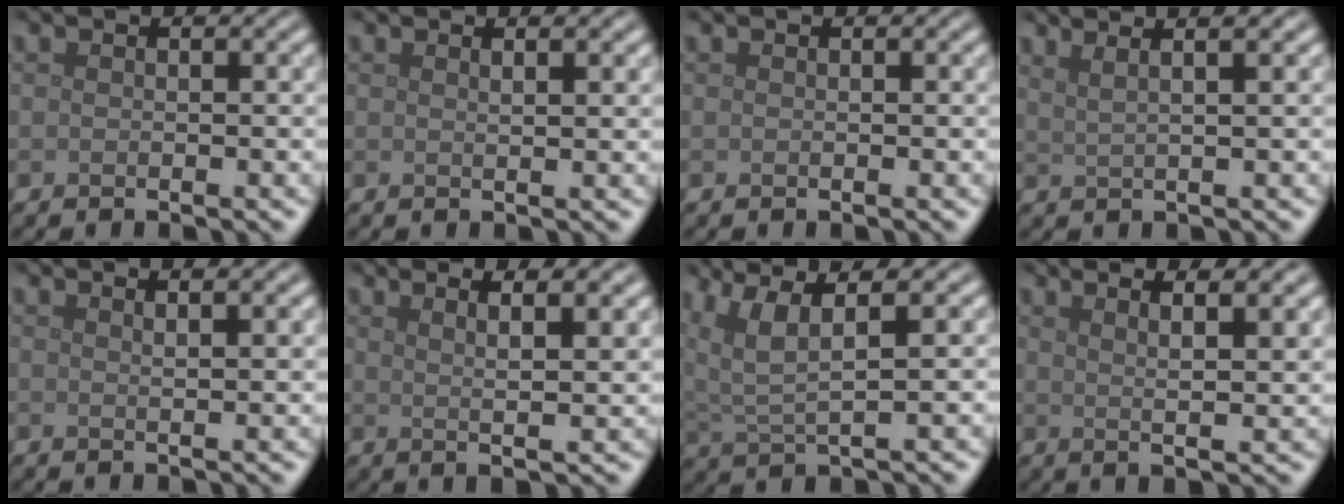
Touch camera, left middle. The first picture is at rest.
{"total": 1.5, "force": [0.8, 0.5, 1.2], "torque": [-0.007, 0.003, 0.009]}
{"total": 0.0}
{"total": 6.4, "force": [4.2, 2.4, 4.3], "torque": [-0.044, 0.044, 0.032]}
{"total": 2.3, "force": [1.4, 0.7, 1.7], "torque": [-0.012, 0.007, 0.007]}
{"total": 5.9, "force": [3.0, 1.5, 4.8], "torque": [-0.052, 0.017, 0.026]}
{"total": 5.3, "force": [3.1, 1.5, 4.0], "torque": [-0.095, 0.006, 0.067]}
{"total": 6.6, "force": [3.5, 1.8, 5.3], "torque": [-0.056, 0.024, 0.029]}